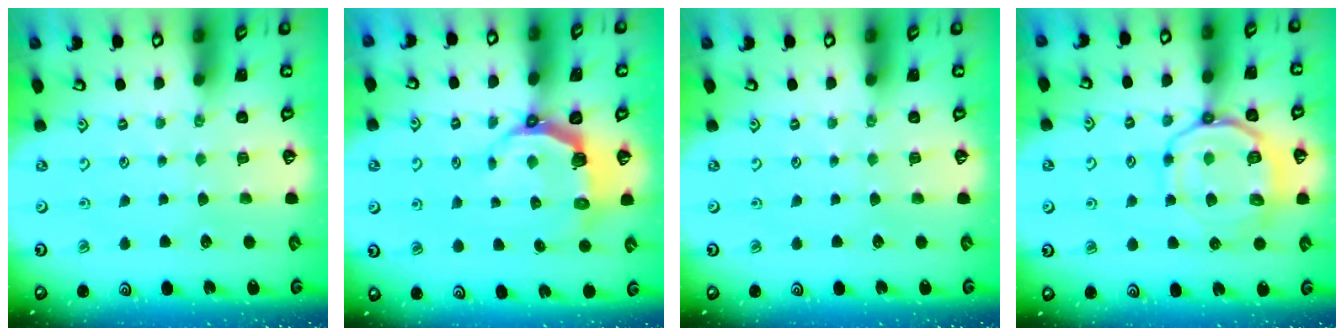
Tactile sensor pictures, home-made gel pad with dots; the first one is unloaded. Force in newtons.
{"total": 5.8, "press": 4.5, "slide": 3.7}
{"total": 0.0}
{"total": 11.9, "press": 11.8, "slide": 1.0}